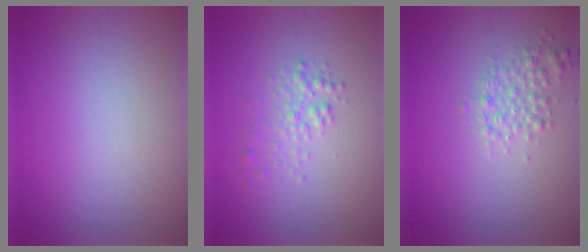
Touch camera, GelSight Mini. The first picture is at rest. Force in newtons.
{"total": 1.8, "press": 1.8, "slide": 0.1}
{"total": 2.2, "press": 2.2, "slide": 0.0}